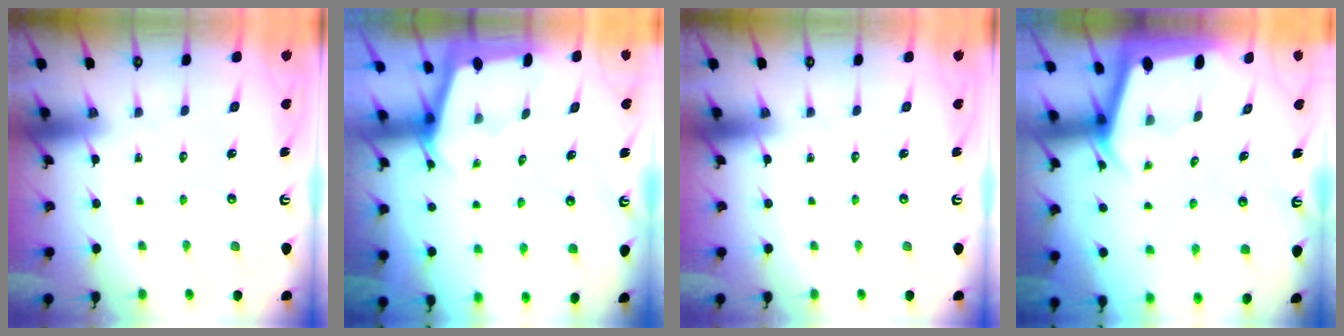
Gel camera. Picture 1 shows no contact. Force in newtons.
{"total": 1.8, "press": 1.8, "slide": 0.1}
{"total": 0.0}
{"total": 2.2, "press": 2.2, "slide": 0.1}